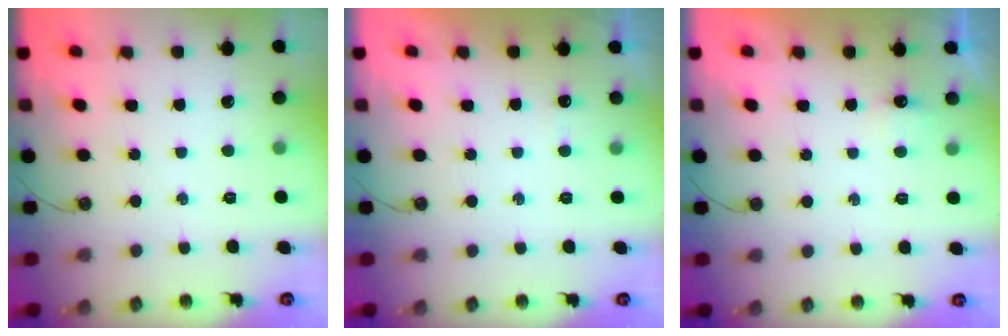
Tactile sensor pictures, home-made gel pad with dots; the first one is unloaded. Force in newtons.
{"total": 2.5, "press": 2.4, "slide": 0.5}
{"total": 3.0, "press": 3.0, "slide": 0.6}